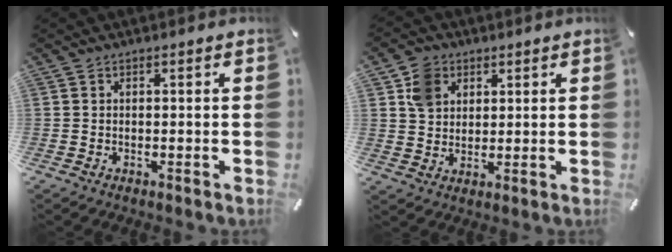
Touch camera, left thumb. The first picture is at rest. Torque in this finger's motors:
{"motor_torque": [0.69, -1.20, 0.10, 0.06, -0.05]}